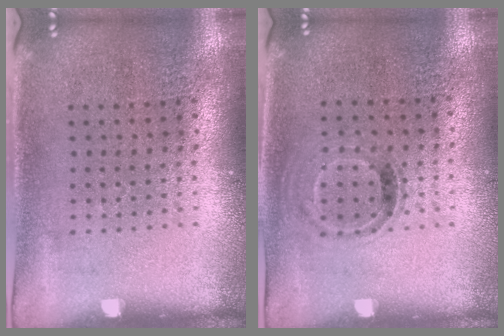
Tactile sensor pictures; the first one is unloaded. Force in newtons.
{"total": 0.9, "press": 0.7, "slide": 0.5}